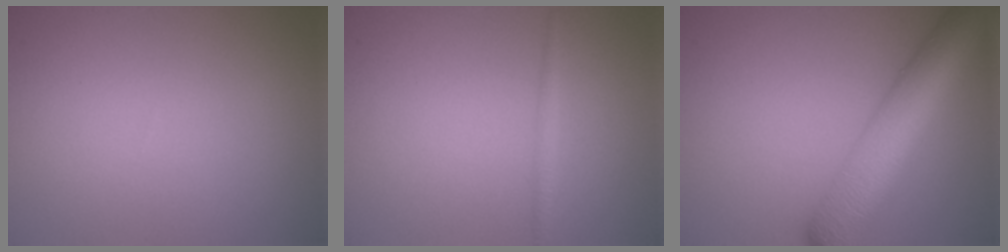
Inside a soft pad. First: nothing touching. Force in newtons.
{"total": 0.8, "press": 0.8, "slide": 0.1}
{"total": 8.4, "press": 8.4, "slide": 0.3}